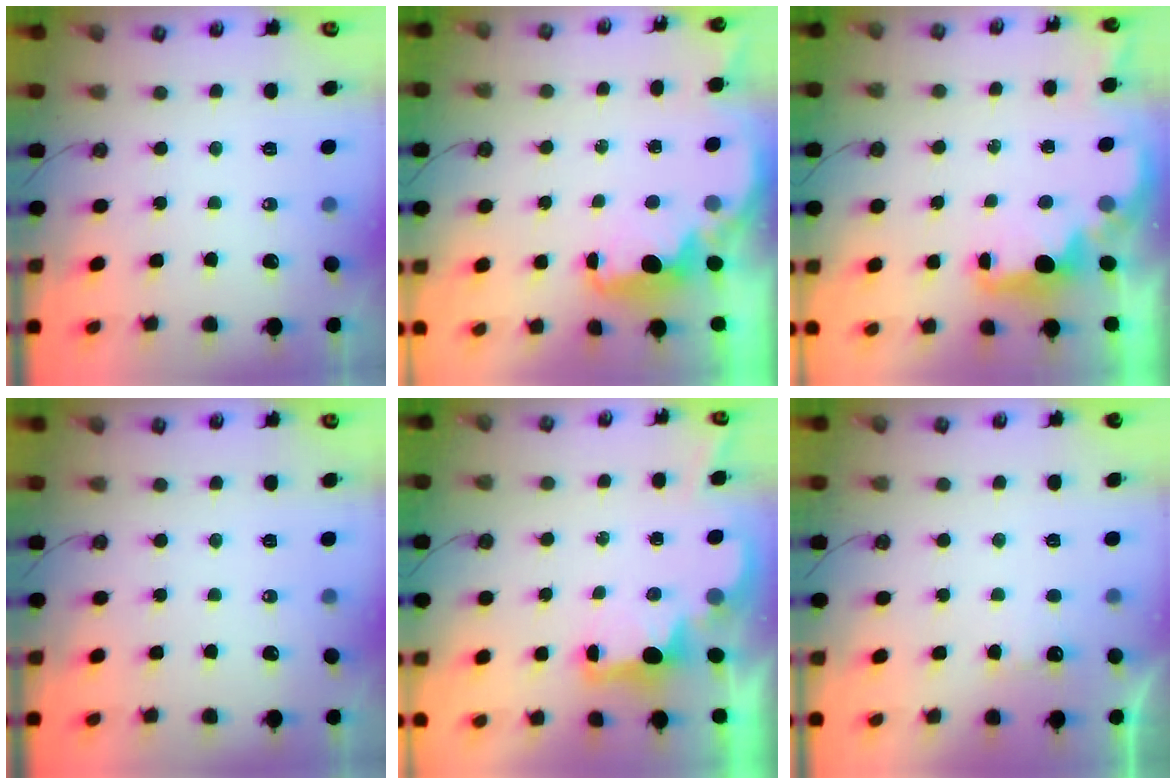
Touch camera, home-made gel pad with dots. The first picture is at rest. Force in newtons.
{"total": 2.5, "press": 2.4, "slide": 0.8}
{"total": 2.2, "press": 2.1, "slide": 0.8}
{"total": 0.0}
{"total": 2.3, "press": 2.2, "slide": 0.7}
{"total": 5.5, "press": 5.4, "slide": 1.0}